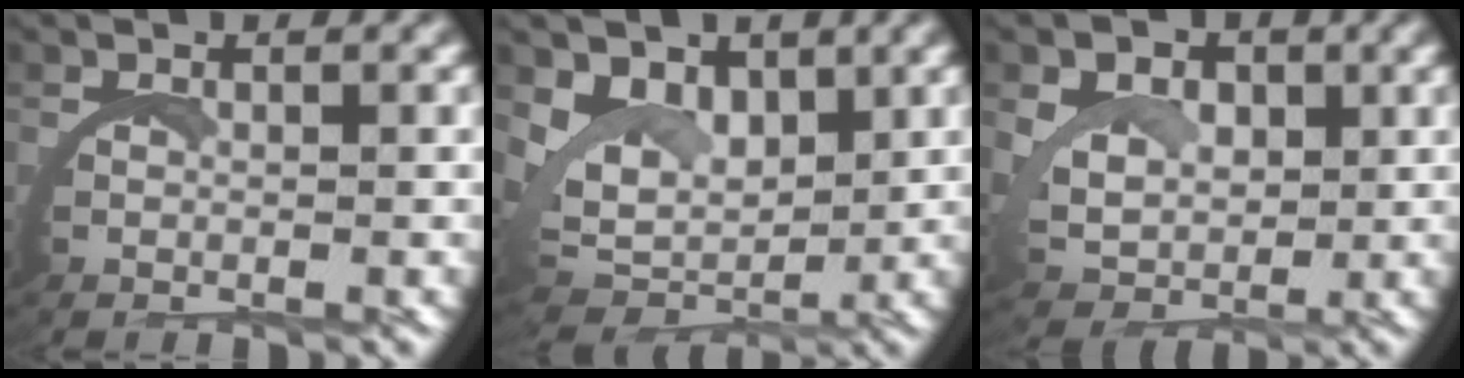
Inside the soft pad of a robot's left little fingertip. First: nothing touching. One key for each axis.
{"total": 7.2, "fx": 2.3, "fy": 5.5, "fz": 4.0, "tx": -0.102, "ty": -0.025, "tz": 0.047}
{"total": 4.8, "fx": 1.1, "fy": 3.8, "fz": 2.7, "tx": -0.078, "ty": -0.028, "tz": 0.029}